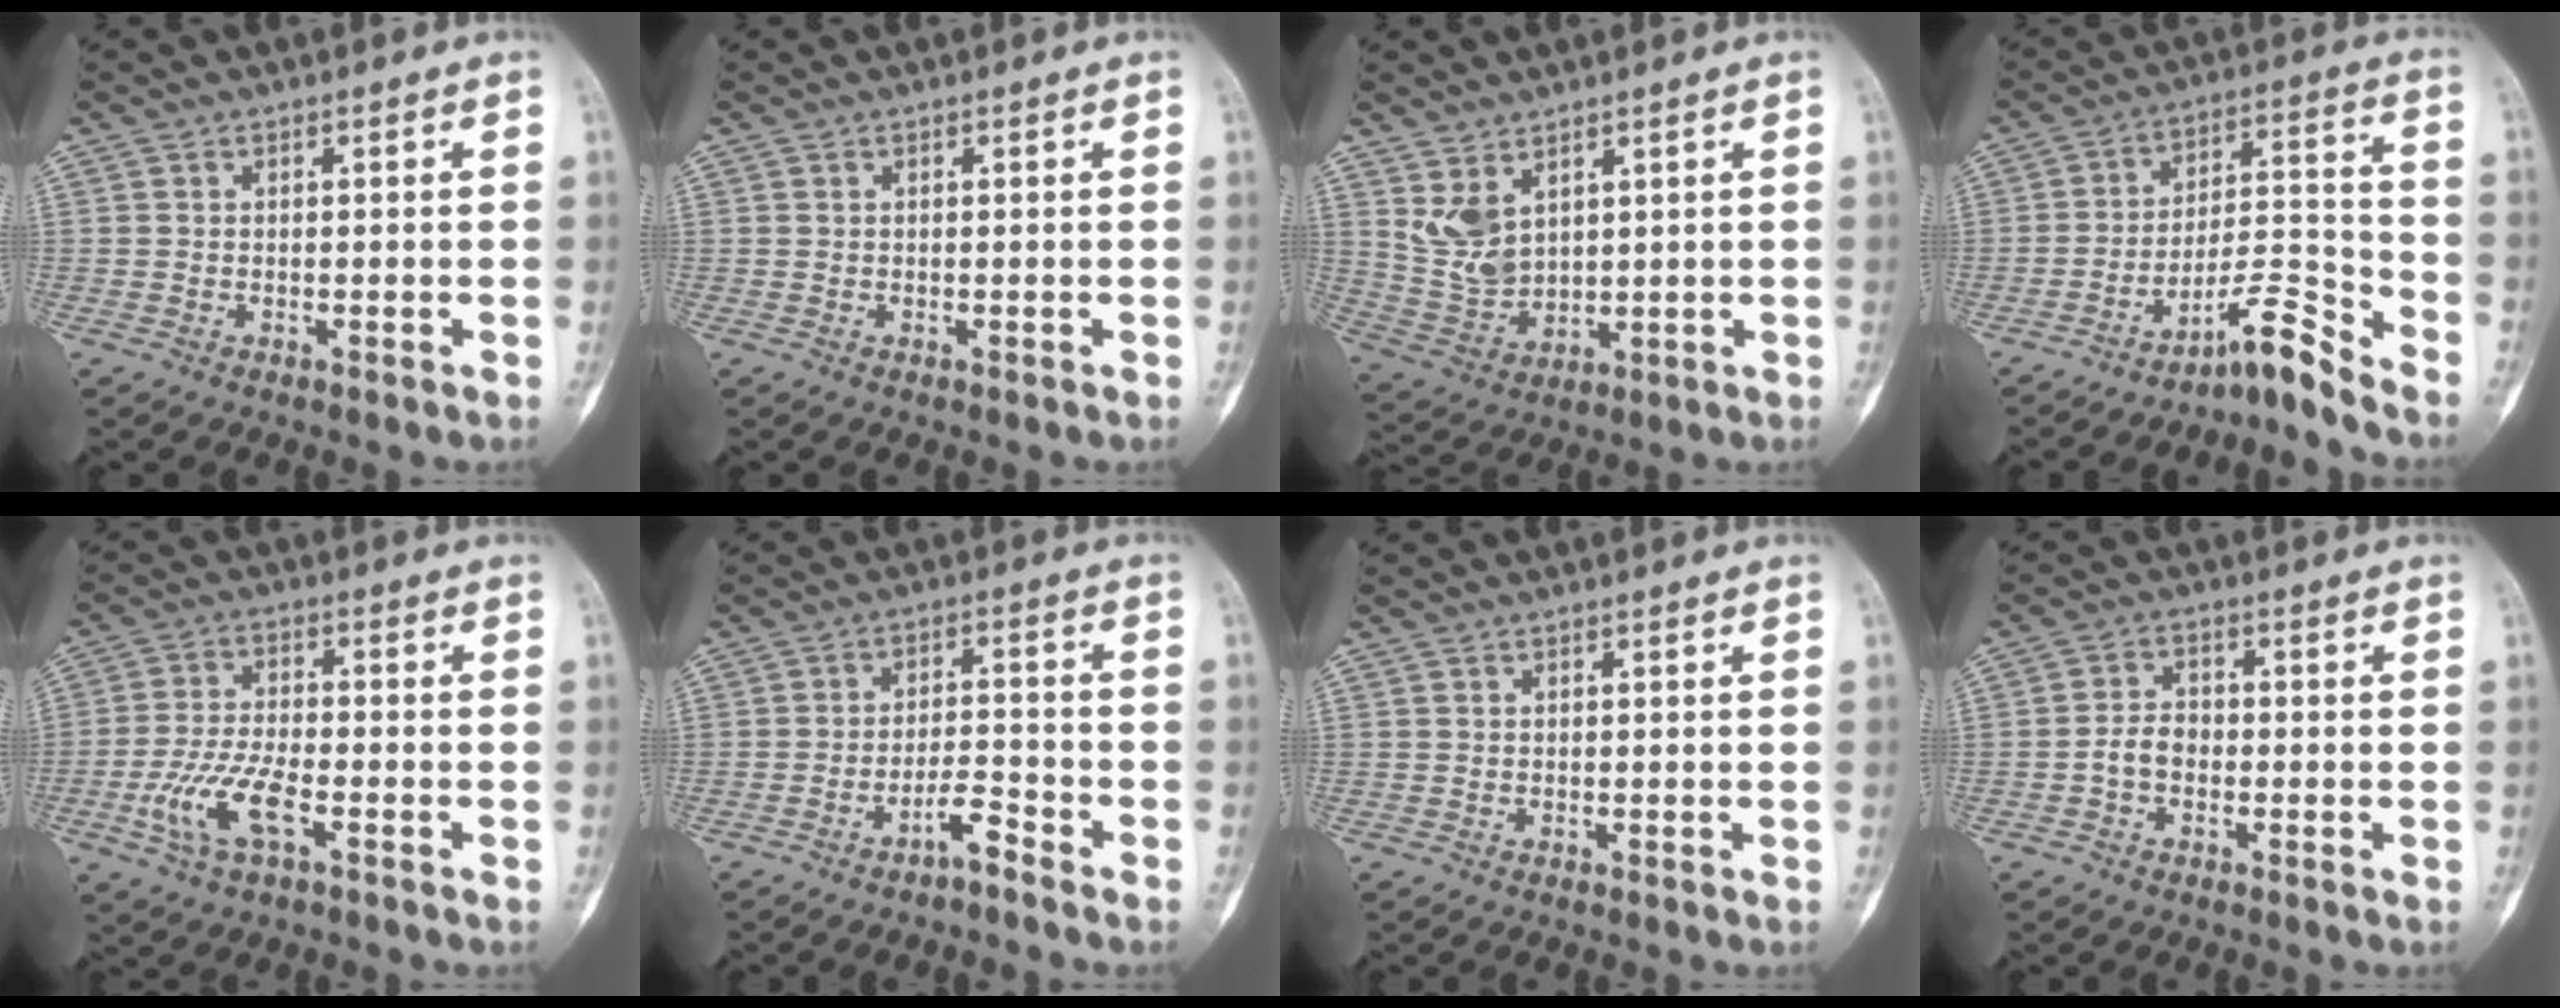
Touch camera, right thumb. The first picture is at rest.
{"total": 0.0}
{"total": 7.3, "force": [3.7, 4.3, 4.5], "torque": [-0.077, -0.022, 0.094]}
{"total": 8.3, "force": [-7.3, 0.3, 3.8], "torque": [-0.062, 0.097, -0.123]}
{"total": 9.6, "force": [-3.8, 3.8, 7.9], "torque": [-0.174, 0.014, -0.072]}
{"total": 4.2, "force": [-3.2, 0.9, 2.6], "torque": [-0.039, 0.035, -0.056]}
{"total": 0.0}
{"total": 3.9, "force": [-1.3, 2.7, 2.5], "torque": [-0.039, 0.018, -0.030]}